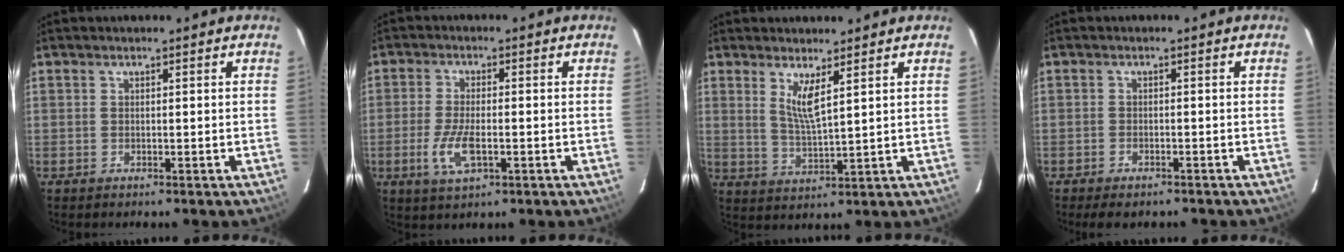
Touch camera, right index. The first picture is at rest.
{"total": 6.7, "force": [-2.2, 2.6, 5.8], "torque": [-0.127, -0.008, -0.043]}
{"total": 5.0, "force": [2.7, 0.4, 4.3], "torque": [-0.083, -0.015, 0.050]}
{"total": 4.5, "force": [-3.6, 1.7, 2.1], "torque": [-0.050, -0.009, -0.053]}